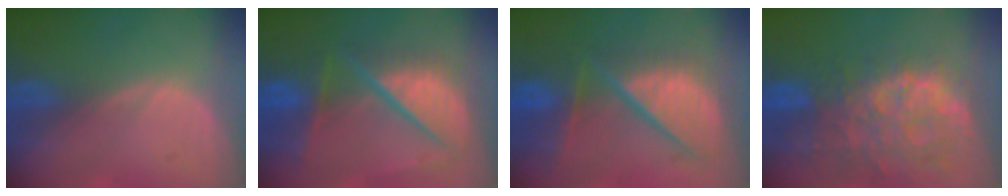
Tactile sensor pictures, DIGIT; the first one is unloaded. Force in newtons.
{"total": 11.3, "press": 9.5, "slide": 6.3}
{"total": 12.4, "press": 10.2, "slide": 7.1}
{"total": 13.6, "press": 11.0, "slide": 7.9}